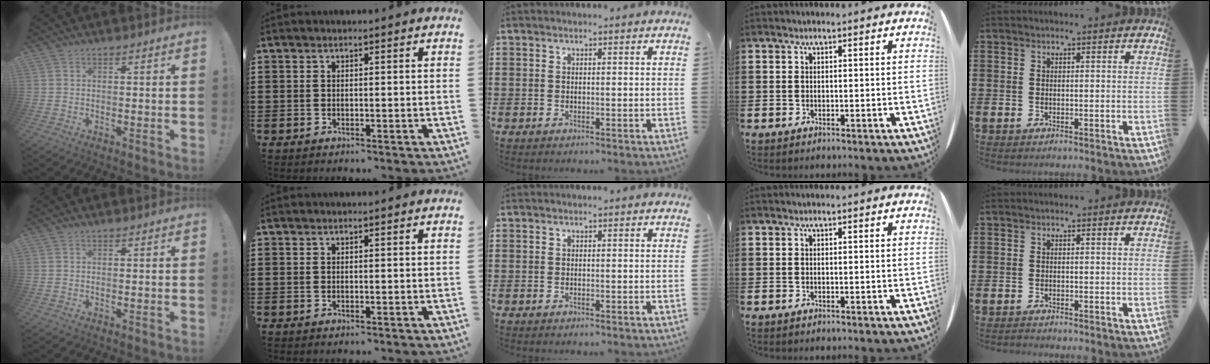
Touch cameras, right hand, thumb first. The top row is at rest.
{"little": {"total": 0.5, "force": [-0.5, 0.0, 0.0], "torque": [-0.002, -0.002, -0.011]}}